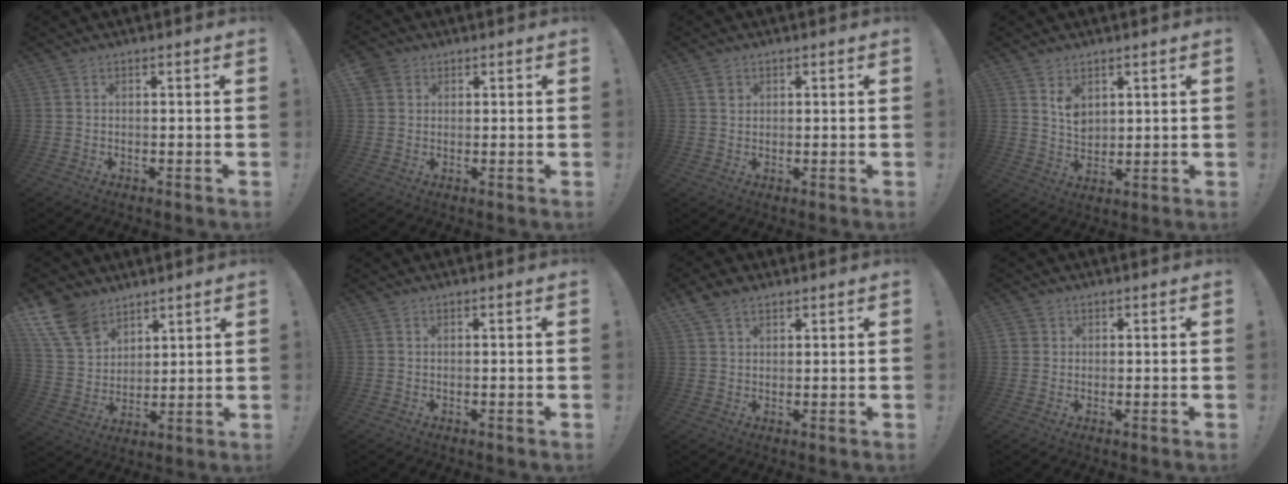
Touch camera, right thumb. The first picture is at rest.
{"total": 3.5, "force": [1.8, 2.8, 1.0], "torque": [-0.028, 0.001, 0.036]}
{"total": 1.8, "force": [1.1, 1.3, 0.6], "torque": [0.000, -0.004, 0.018]}
{"total": 5.5, "force": [3.3, 3.5, 2.5], "torque": [-0.034, -0.020, 0.060]}
{"total": 14.1, "force": [9.5, 8.8, 5.5], "torque": [-0.118, -0.053, 0.189]}
{"total": 0.0}
{"total": 4.9, "force": [3.3, 2.8, 2.3], "torque": [-0.051, -0.007, 0.067]}
{"total": 2.2, "force": [1.0, 1.9, 0.4], "torque": [-0.007, -0.001, 0.020]}